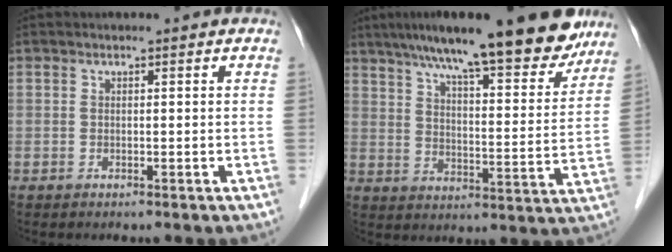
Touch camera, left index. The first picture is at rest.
{"total": 21.4, "force": [17.1, 3.5, 12.4], "torque": [-0.185, 0.012, 0.240]}